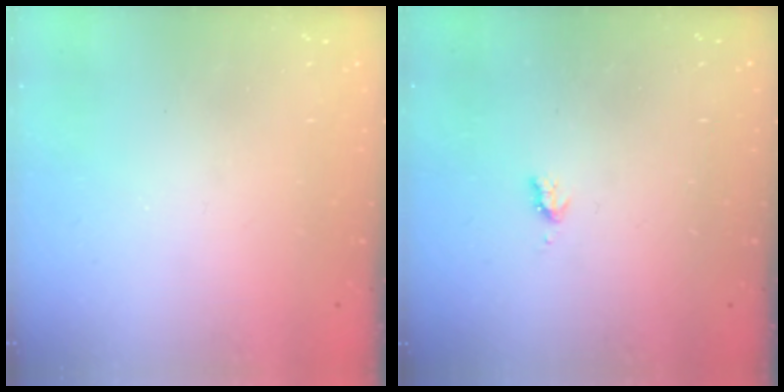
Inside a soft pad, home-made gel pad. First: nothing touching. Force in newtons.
{"total": 3.0, "press": 3.0, "slide": 0.5}